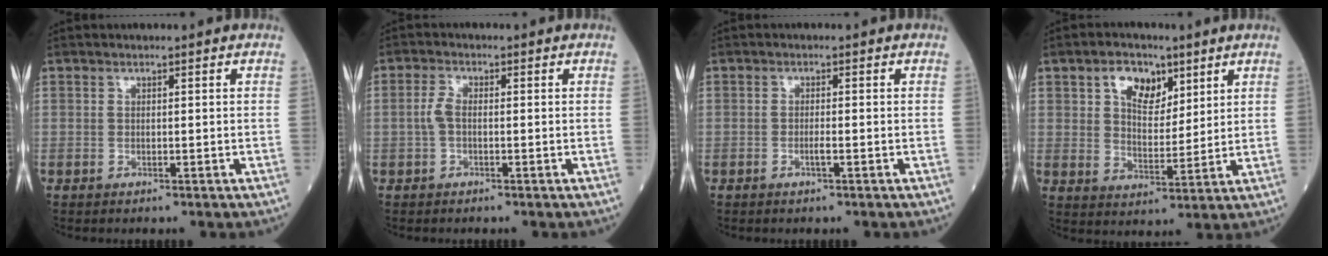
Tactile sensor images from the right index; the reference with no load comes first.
{"total": 2.3, "force": [-0.4, 1.1, 2.0], "torque": [-0.047, 0.002, -0.011]}
{"total": 1.1, "force": [-0.5, 0.0, 1.0], "torque": [-0.023, 0.000, -0.011]}
{"total": 7.4, "force": [3.9, 4.4, 4.5], "torque": [-0.081, 0.013, 0.071]}